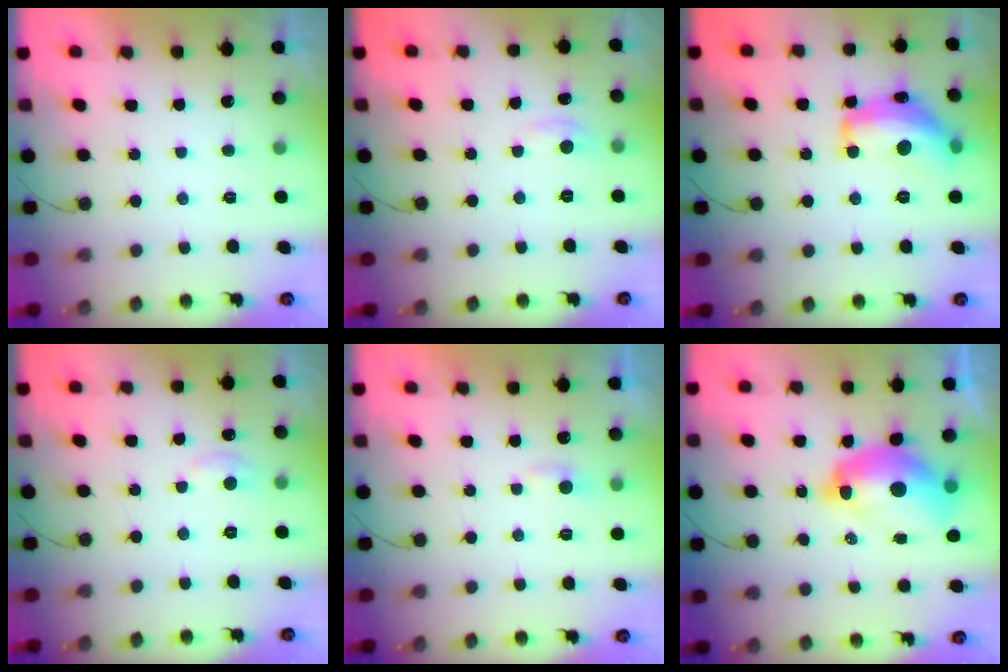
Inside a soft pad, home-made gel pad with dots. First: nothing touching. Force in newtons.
{"total": 3.1, "press": 3.1, "slide": 0.5}
{"total": 16.5, "press": 16.5, "slide": 1.0}
{"total": 3.8, "press": 3.8, "slide": 0.5}
{"total": 3.3, "press": 3.3, "slide": 0.4}
{"total": 13.5, "press": 13.4, "slide": 1.4}